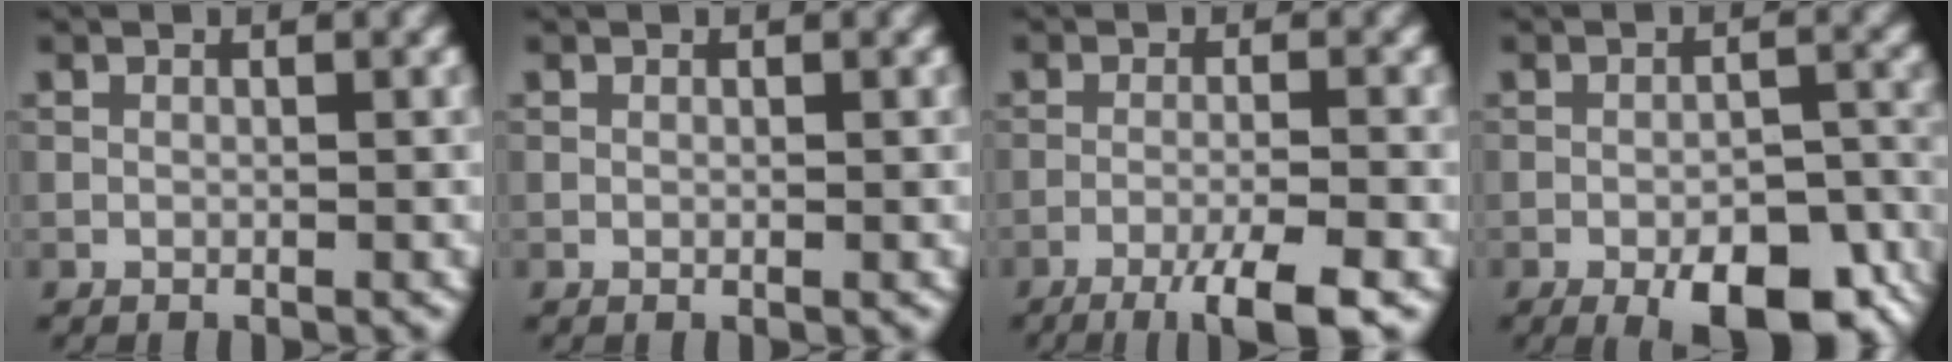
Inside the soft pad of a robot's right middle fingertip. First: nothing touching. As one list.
[{"total": 0.0}, {"total": 5.3, "force": [-3.2, 0.8, 4.1], "torque": [-0.060, 0.003, -0.060]}, {"total": 9.5, "force": [-5.7, 3.5, 6.8], "torque": [-0.085, -0.005, -0.072]}]